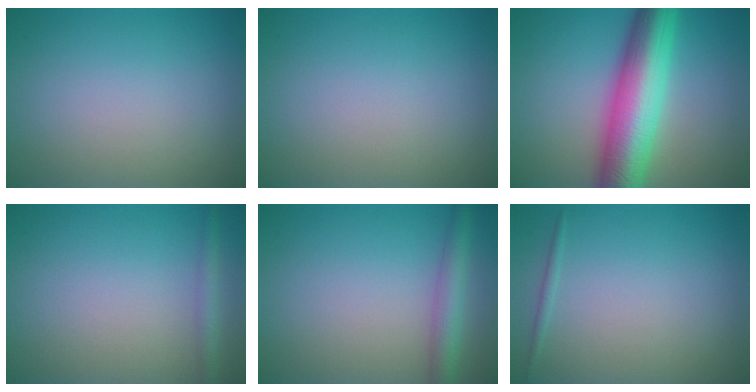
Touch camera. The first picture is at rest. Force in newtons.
{"total": 0.0}
{"total": 10.4, "press": 10.4, "slide": 0.1}
{"total": 1.6, "press": 1.6, "slide": 0.1}
{"total": 3.2, "press": 3.2, "slide": 0.1}
{"total": 0.6, "press": 0.6, "slide": 0.1}